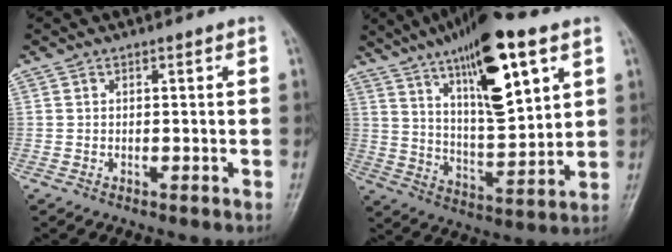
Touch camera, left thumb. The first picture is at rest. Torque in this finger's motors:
{"motor_torque": [2.27, 2.40, 1.28, -1.50, 0.15]}